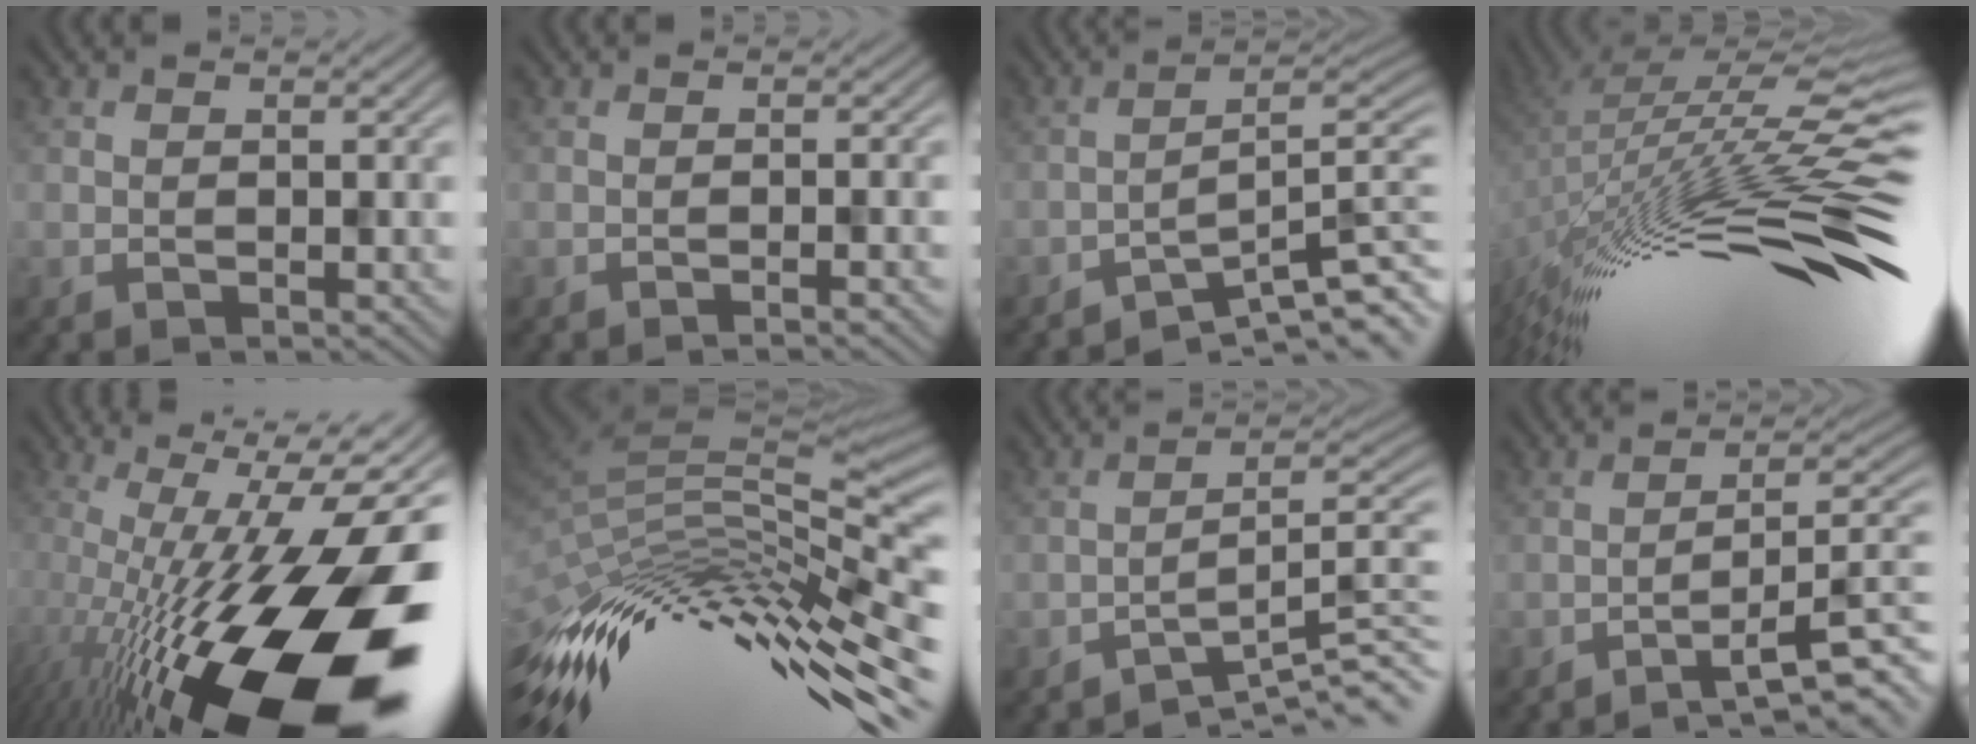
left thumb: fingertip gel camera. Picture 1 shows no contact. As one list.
[{"total": 1.8, "force": [-1.2, 0.2, 1.4], "torque": [-0.013, 0.006, -0.027]}, {"total": 8.8, "force": [-6.6, 1.2, 5.7], "torque": [-0.074, 0.001, -0.102]}, {"total": 16.5, "force": [-4.7, 3.7, 15.4], "torque": [-0.258, 0.012, -0.081]}, {"total": 21.3, "force": [-6.4, 7.2, 19.0], "torque": [-0.297, -0.028, -0.103]}, {"total": 15.0, "force": [-7.4, 5.2, 11.9], "torque": [-0.247, -0.013, -0.121]}, {"total": 8.8, "force": [-6.7, 1.2, 5.6], "torque": [-0.072, 0.007, -0.098]}, {"total": 8.3, "force": [-5.5, 1.2, 6.2], "torque": [-0.090, 0.012, -0.077]}]